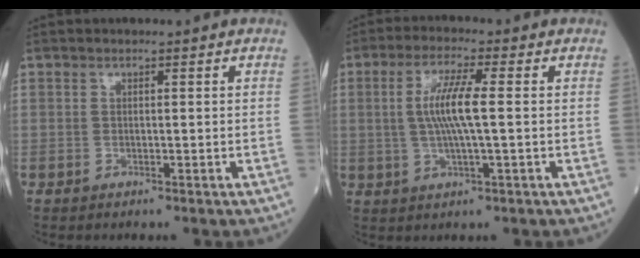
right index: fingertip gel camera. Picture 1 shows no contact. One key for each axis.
{"total": 6.9, "fx": 0.5, "fy": 0.4, "fz": 6.9, "tx": -0.142, "ty": 0.000, "tz": 0.007}